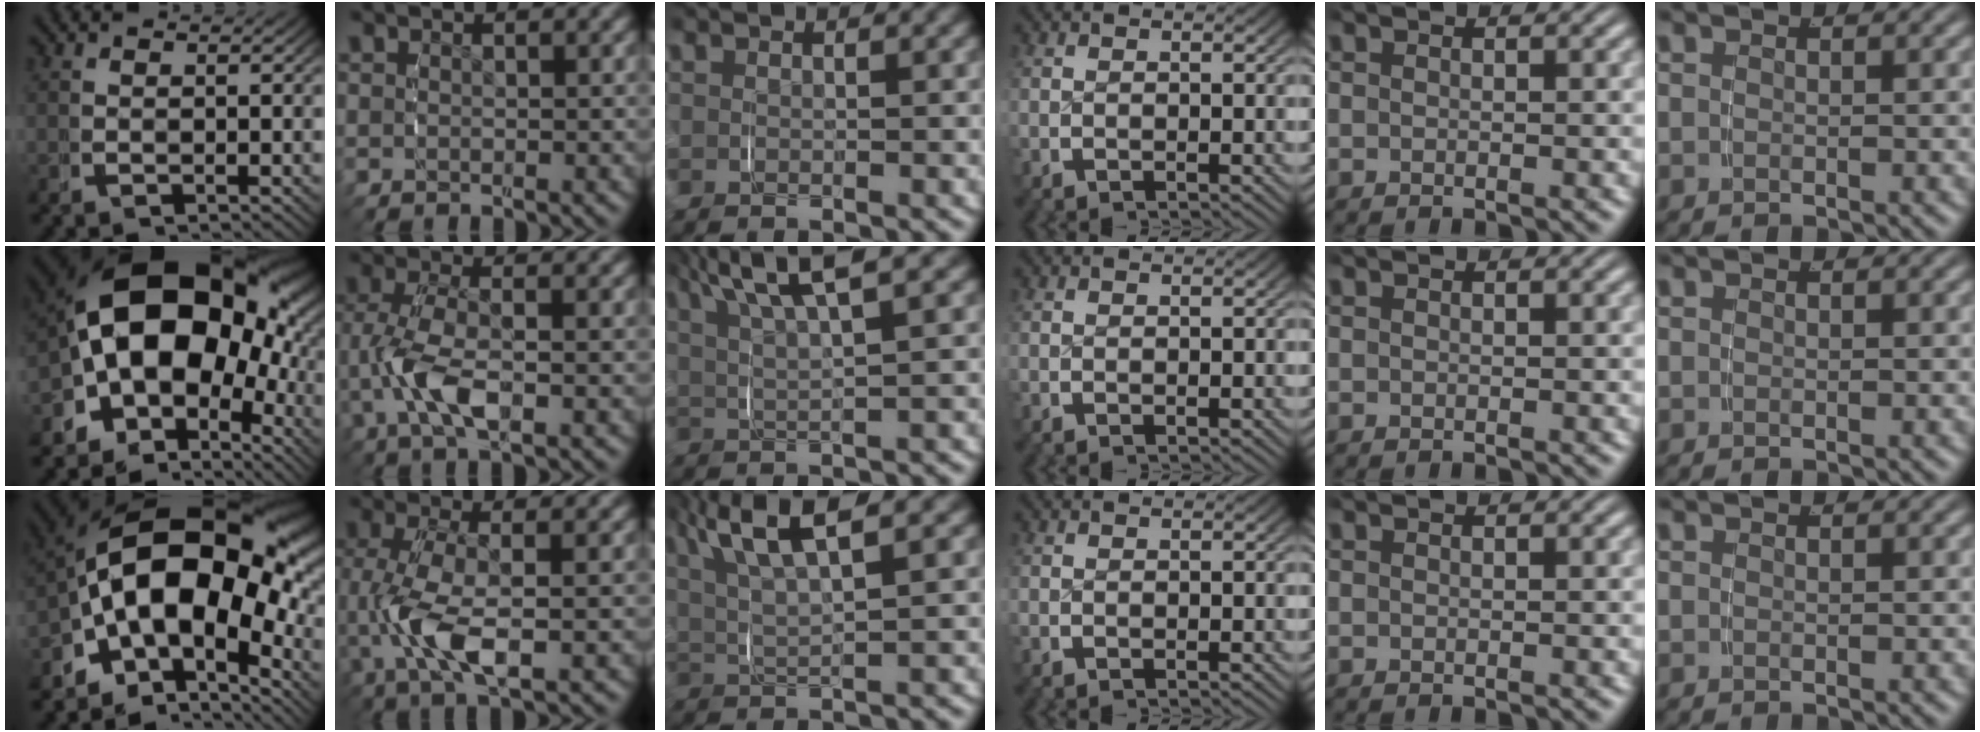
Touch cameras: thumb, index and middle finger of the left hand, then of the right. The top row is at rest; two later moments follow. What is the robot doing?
{"motion": "grasp_and_lifting", "object": "paper plate"}